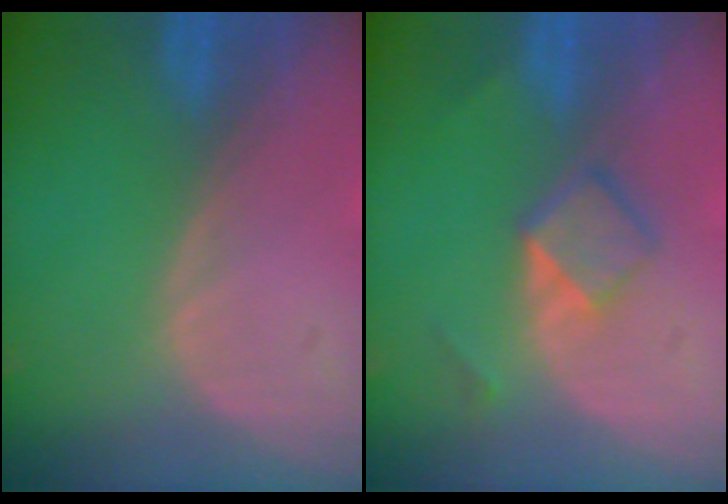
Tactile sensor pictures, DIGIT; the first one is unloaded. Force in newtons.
{"total": 4.1, "press": 4.1, "slide": 0.5}